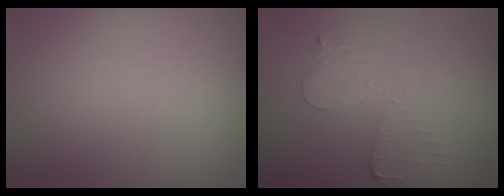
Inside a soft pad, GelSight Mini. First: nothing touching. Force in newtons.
{"total": 2.9, "press": 2.7, "slide": 1.2}